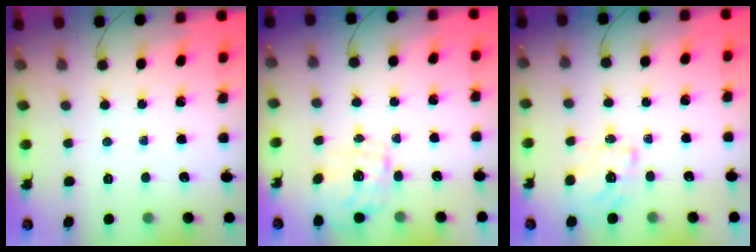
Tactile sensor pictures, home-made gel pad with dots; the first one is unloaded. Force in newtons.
{"total": 2.2, "press": 2.2, "slide": 0.4}
{"total": 2.3, "press": 2.3, "slide": 0.4}